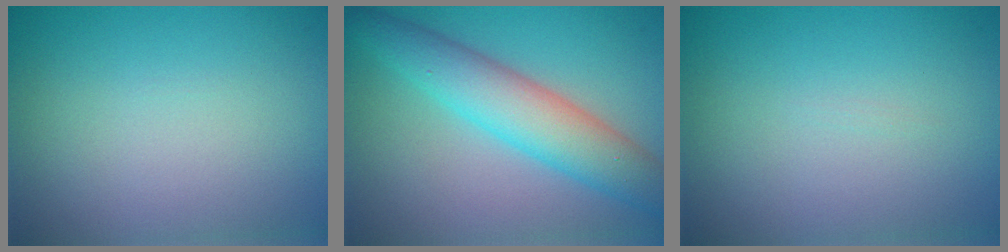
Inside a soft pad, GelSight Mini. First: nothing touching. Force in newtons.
{"total": 6.0, "press": 6.0, "slide": 0.2}
{"total": 0.0}